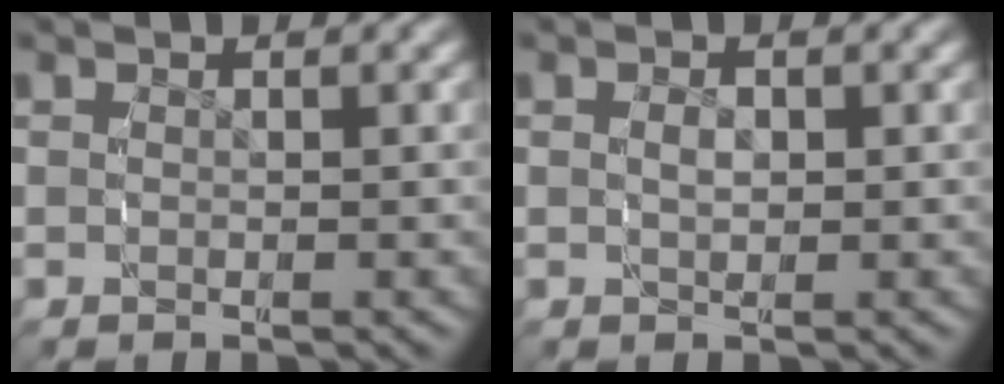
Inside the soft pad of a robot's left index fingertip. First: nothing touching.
{"total": 1.5, "force": [-0.3, 1.0, 1.0], "torque": [-0.023, -0.010, -0.001]}